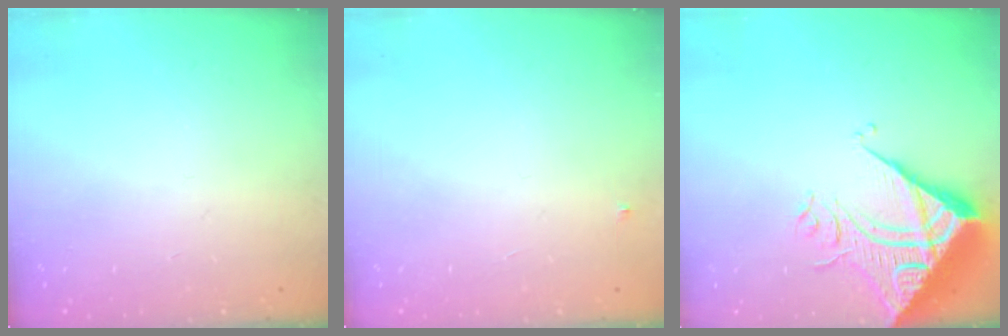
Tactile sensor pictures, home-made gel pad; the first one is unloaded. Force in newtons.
{"total": 3.0, "press": 2.9, "slide": 0.4}
{"total": 12.1, "press": 12.0, "slide": 1.2}